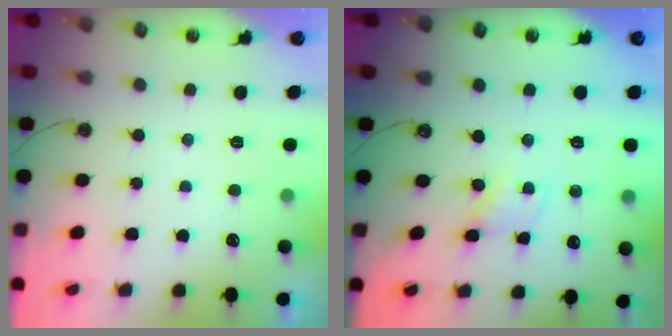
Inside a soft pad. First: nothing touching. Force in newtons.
{"total": 1.1, "press": 1.1, "slide": 0.1}